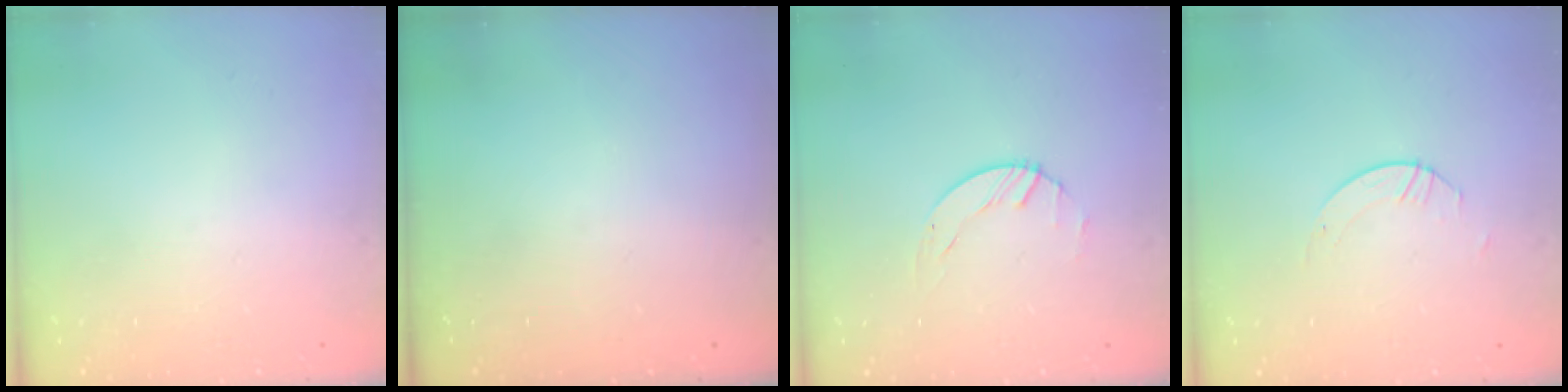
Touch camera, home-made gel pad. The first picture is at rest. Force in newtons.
{"total": 0.0}
{"total": 0.8, "press": 0.8, "slide": 0.2}
{"total": 1.1, "press": 1.1, "slide": 0.1}